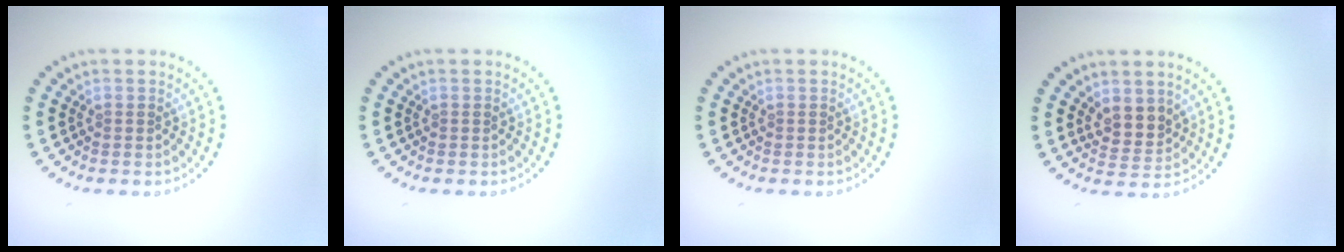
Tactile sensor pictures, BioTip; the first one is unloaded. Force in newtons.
{"total": 0.0}
{"total": 0.0}
{"total": 2.5, "press": 2.2, "slide": 1.2}